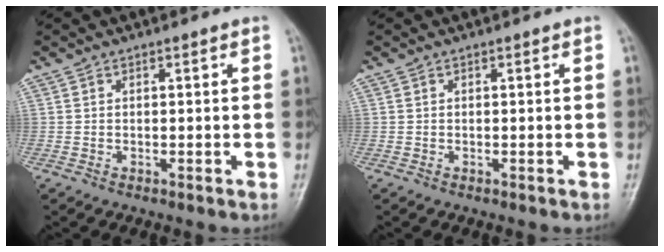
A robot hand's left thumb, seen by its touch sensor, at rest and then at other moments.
{"total": 0.0}